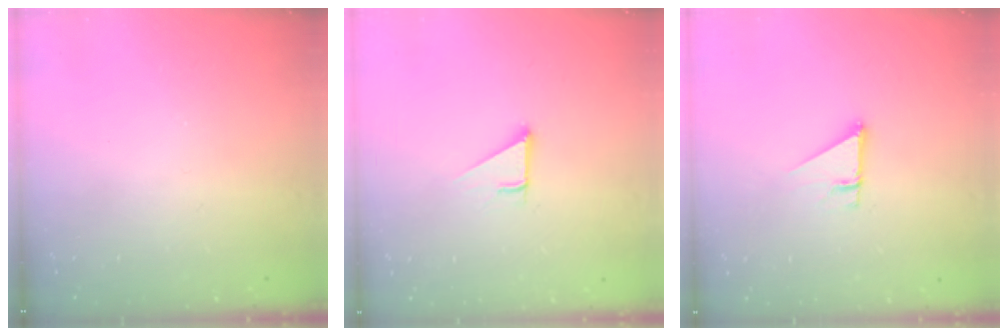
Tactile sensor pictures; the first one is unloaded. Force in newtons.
{"total": 3.0, "press": 3.0, "slide": 0.1}
{"total": 2.7, "press": 2.7, "slide": 0.2}